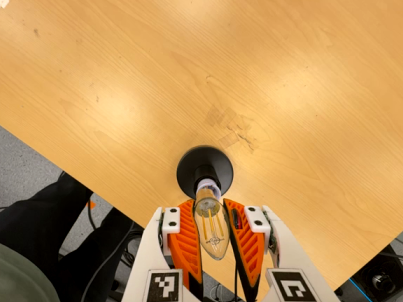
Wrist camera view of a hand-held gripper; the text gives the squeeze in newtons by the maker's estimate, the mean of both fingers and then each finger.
{"total": 22.8, "left": 25.1, "right": 20.6}